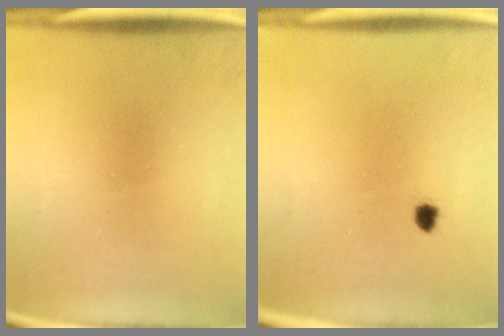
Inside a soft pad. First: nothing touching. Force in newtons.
{"total": 1.1}